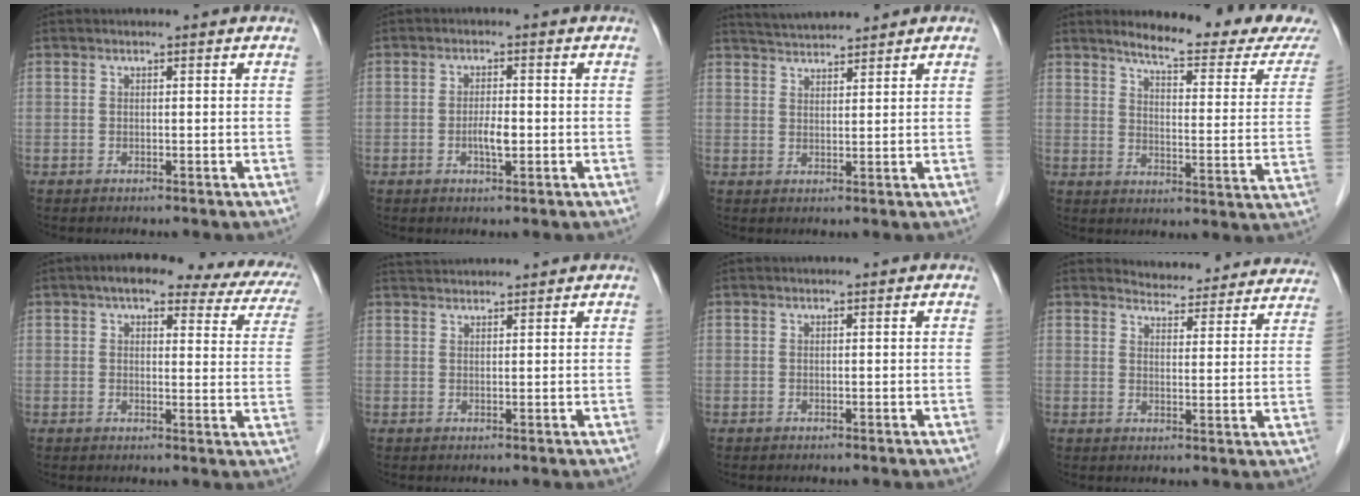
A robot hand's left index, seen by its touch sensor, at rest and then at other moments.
{"total": 2.8, "force": [-0.7, 0.8, 2.6], "torque": [-0.050, 0.001, -0.010]}
{"total": 5.5, "force": [5.2, 0.6, 1.5], "torque": [-0.032, 0.031, 0.093]}
{"total": 17.2, "force": [15.8, 1.4, 6.7], "torque": [-0.084, -0.063, 0.187]}
{"total": 17.6, "force": [13.3, 5.6, 10.2], "torque": [-0.113, 0.033, 0.140]}
{"total": 4.0, "force": [3.9, -0.2, 0.7], "torque": [-0.012, 0.035, 0.070]}
{"total": 0.0}
{"total": 15.2, "force": [14.8, 3.0, 1.8], "torque": [0.004, -0.033, 0.155]}